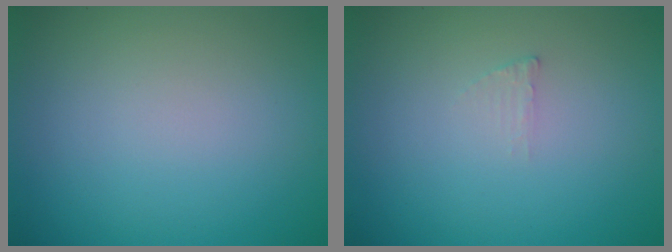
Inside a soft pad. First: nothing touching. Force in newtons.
{"total": 0.6, "press": 0.6, "slide": 0.1}